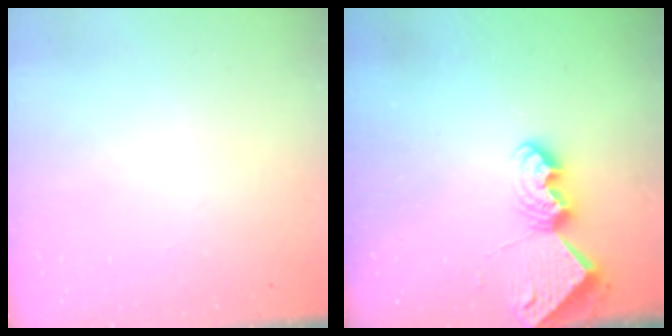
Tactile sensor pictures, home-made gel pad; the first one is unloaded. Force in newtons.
{"total": 8.8, "press": 8.7, "slide": 0.8}